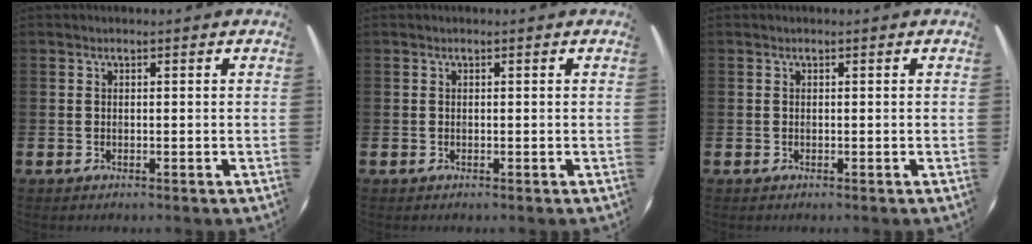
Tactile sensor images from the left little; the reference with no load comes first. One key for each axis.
{"total": 0.0}
{"total": 0.0}